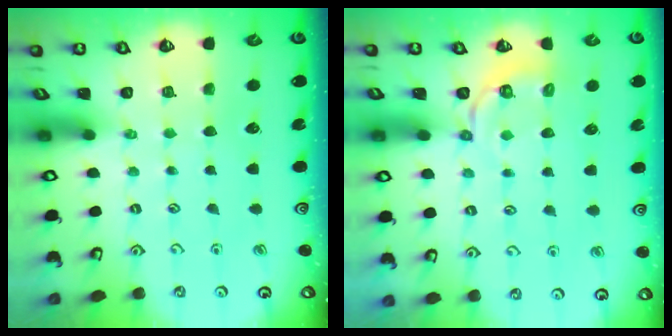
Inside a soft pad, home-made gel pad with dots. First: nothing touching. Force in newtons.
{"total": 3.7, "press": 3.3, "slide": 1.7}